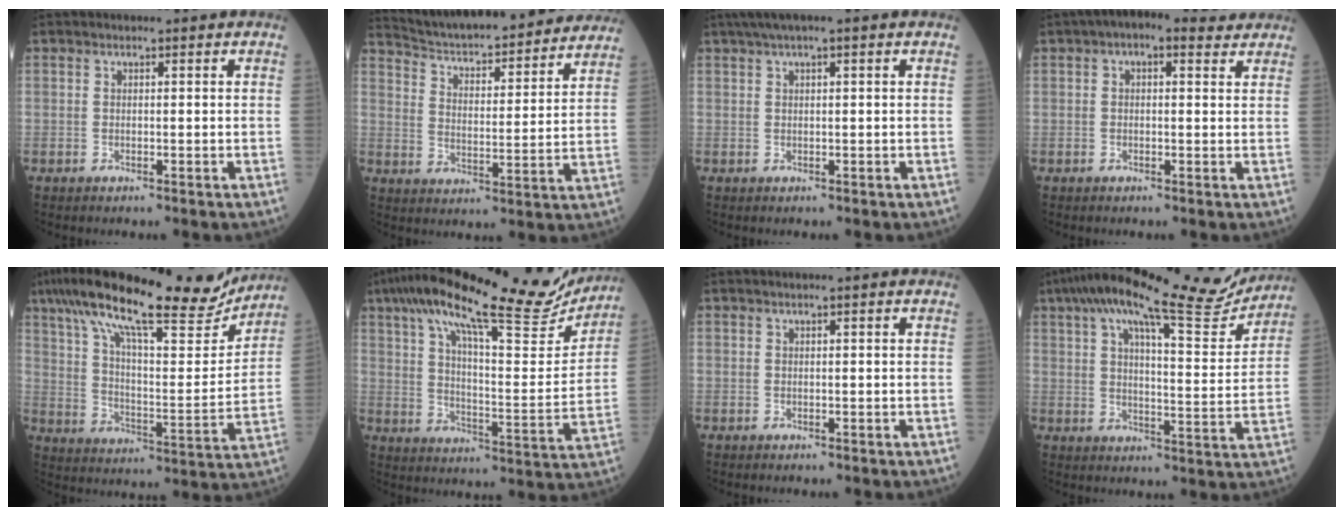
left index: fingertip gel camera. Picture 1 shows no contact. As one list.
[{"total": 24.6, "force": [22.7, 3.2, 8.9], "torque": [-0.134, -0.021, 0.307]}, {"total": 4.4, "force": [2.8, 0.1, 3.4], "torque": [-0.063, 0.032, 0.049]}, {"total": 6.3, "force": [4.2, 2.6, 3.9], "torque": [-0.058, 0.043, 0.057]}, {"total": 24.3, "force": [19.6, 4.1, 13.8], "torque": [-0.239, 0.025, 0.295]}, {"total": 25.2, "force": [20.5, 4.2, 13.9], "torque": [-0.230, 0.011, 0.288]}, {"total": 0.7, "force": [0.4, -0.1, 0.5], "torque": [-0.014, 0.004, 0.010]}, {"total": 20.0, "force": [17.1, 2.4, 10.0], "torque": [-0.161, 0.006, 0.234]}]